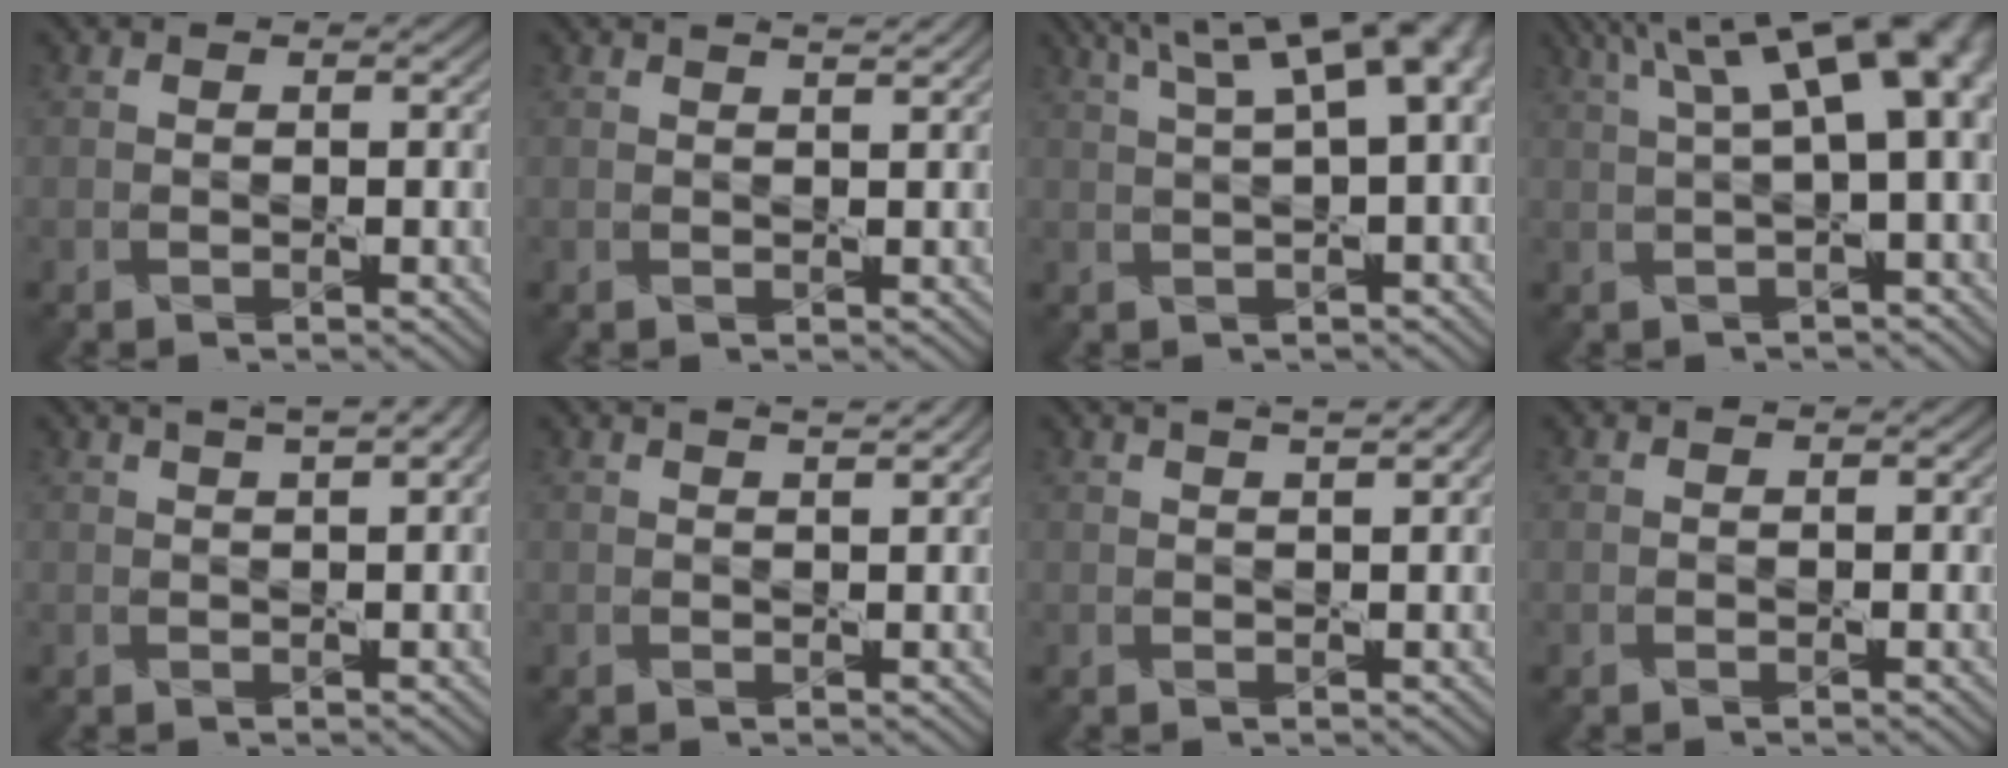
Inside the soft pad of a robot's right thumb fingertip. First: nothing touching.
{"total": 1.7, "force": [1.4, 0.3, 0.9], "torque": [-0.015, -0.001, 0.011]}
{"total": 11.9, "force": [4.6, 3.9, 10.3], "torque": [-0.138, 0.045, 0.056]}
{"total": 13.0, "force": [4.3, 4.2, 11.5], "torque": [-0.151, 0.037, 0.063]}
{"total": 4.9, "force": [2.7, 1.4, 3.8], "torque": [-0.048, 0.027, 0.015]}
{"total": 2.2, "force": [1.6, 0.5, 1.4], "torque": [-0.017, 0.005, 0.011]}
{"total": 3.3, "force": [2.1, 0.8, 2.4], "torque": [-0.024, 0.014, 0.012]}
{"total": 0.0}